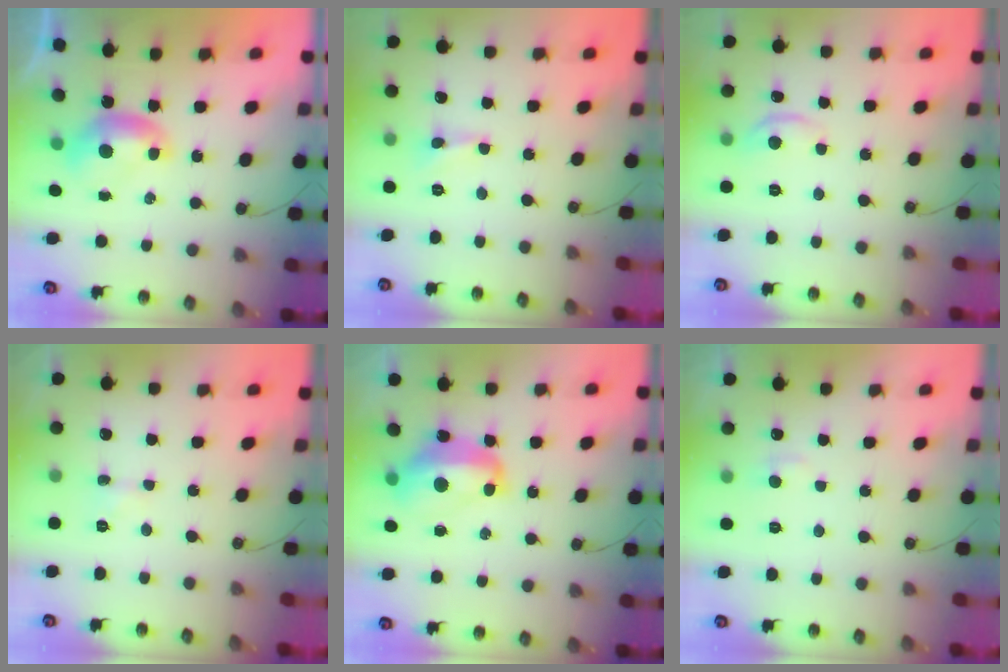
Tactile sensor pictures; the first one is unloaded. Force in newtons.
{"total": 1.2, "press": 1.1, "slide": 0.5}
{"total": 3.8, "press": 3.8, "slide": 0.5}
{"total": 1.3, "press": 1.2, "slide": 0.4}
{"total": 7.8, "press": 7.7, "slide": 1.2}
{"total": 1.3, "press": 1.1, "slide": 0.6}